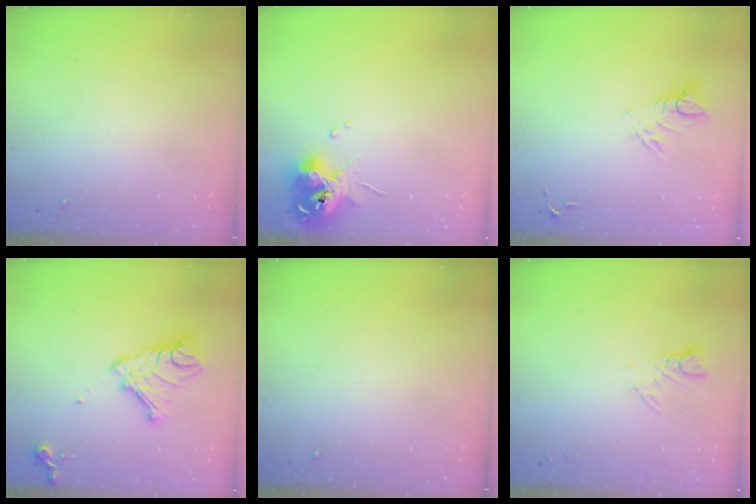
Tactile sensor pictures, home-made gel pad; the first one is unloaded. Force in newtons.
{"total": 12.4, "press": 12.2, "slide": 1.6}
{"total": 6.5, "press": 6.5, "slide": 0.3}
{"total": 15.8, "press": 15.7, "slide": 1.7}
{"total": 0.0}
{"total": 3.8, "press": 3.8, "slide": 0.3}